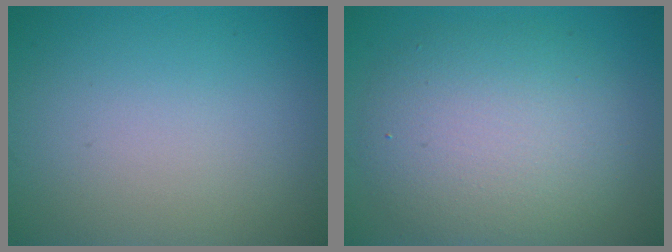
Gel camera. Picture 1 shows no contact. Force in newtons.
{"total": 6.7, "press": 6.7, "slide": 0.6}